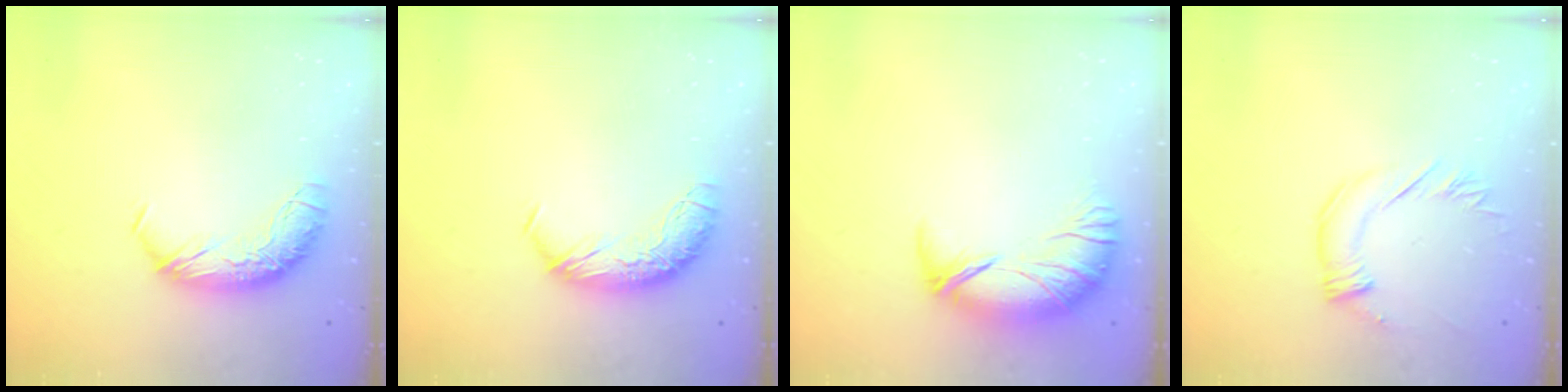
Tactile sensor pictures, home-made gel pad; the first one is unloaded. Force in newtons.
{"total": 0.0}
{"total": 3.2, "press": 2.3, "slide": 2.2}
{"total": 2.4, "press": 2.2, "slide": 1.0}